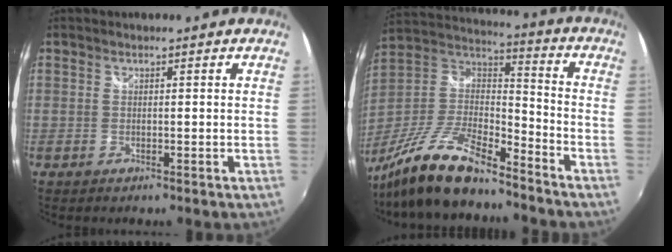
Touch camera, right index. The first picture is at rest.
{"total": 18.5, "force": [-14.2, 4.7, 11.0], "torque": [-0.240, -0.021, -0.267]}